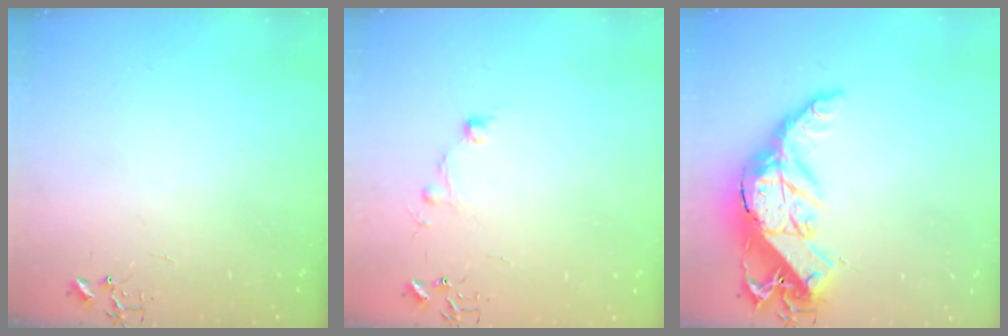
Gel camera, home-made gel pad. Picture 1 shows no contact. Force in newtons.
{"total": 9.6, "press": 9.6, "slide": 0.8}
{"total": 19.6, "press": 19.6, "slide": 1.2}